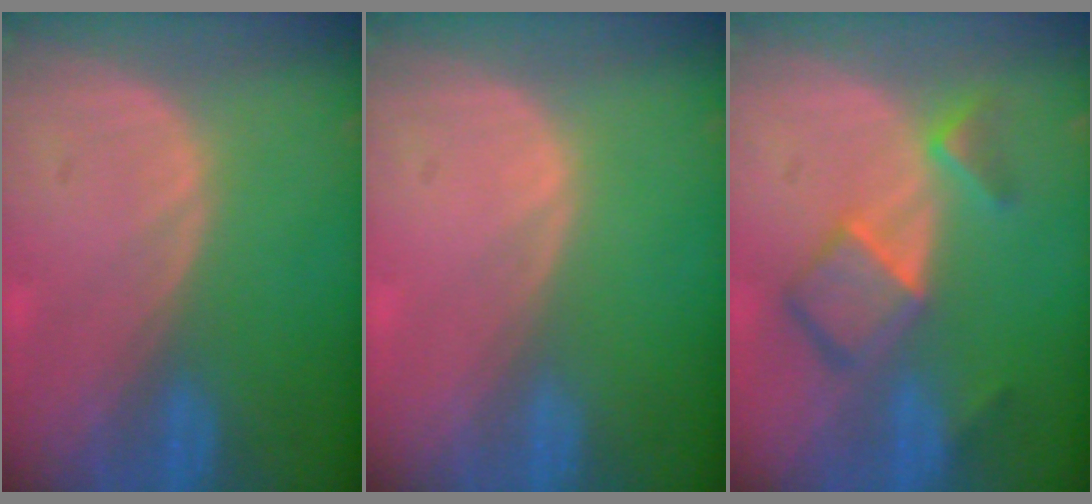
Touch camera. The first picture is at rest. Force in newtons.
{"total": 0.0}
{"total": 7.2, "press": 6.2, "slide": 3.7}